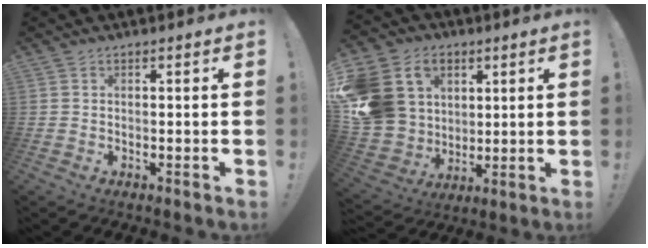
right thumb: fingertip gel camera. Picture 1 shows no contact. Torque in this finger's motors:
{"motor_torque": [0.61, 0.74, 1.30, 0.63, 0.20]}